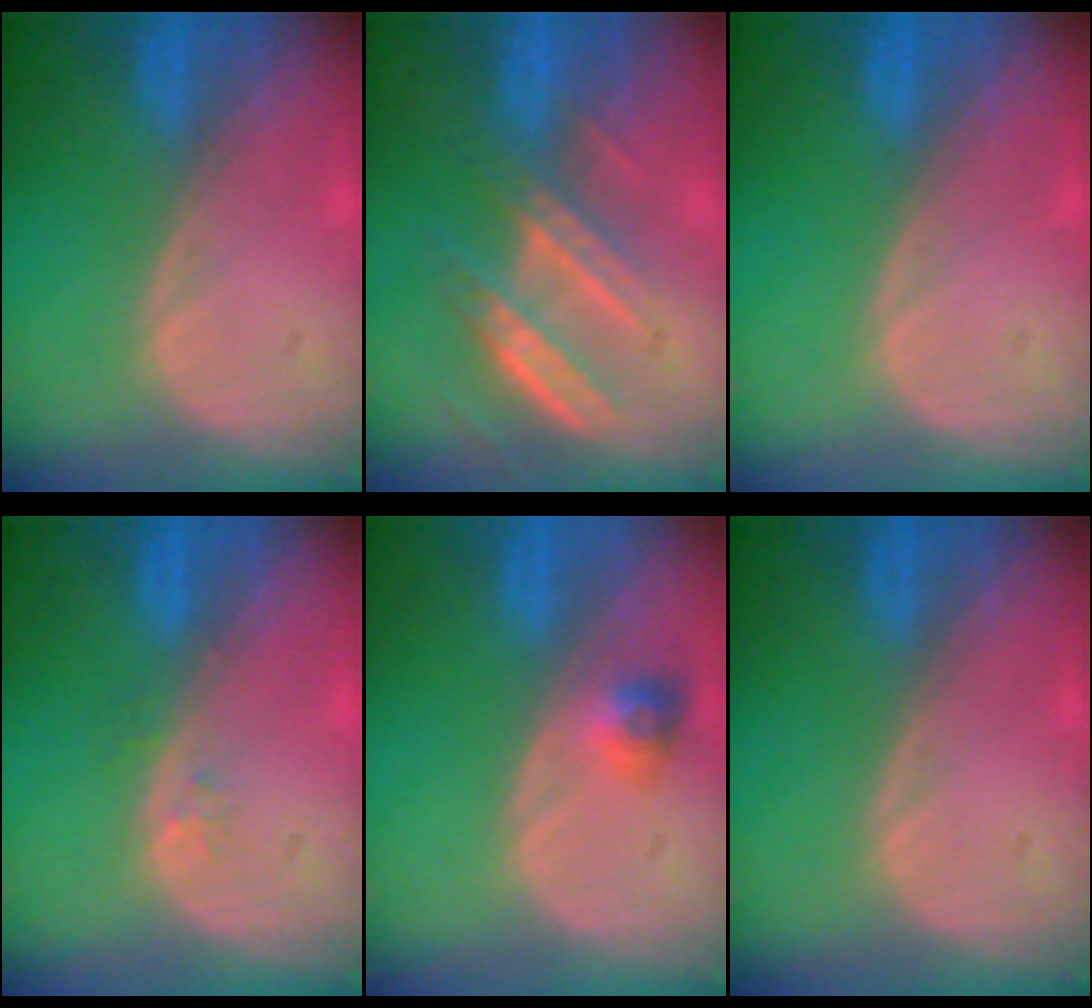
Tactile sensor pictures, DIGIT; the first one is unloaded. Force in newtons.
{"total": 7.3, "press": 6.8, "slide": 2.8}
{"total": 0.0}
{"total": 0.9, "press": 0.9, "slide": 0.2}
{"total": 2.9, "press": 2.6, "slide": 1.2}
{"total": 0.0}